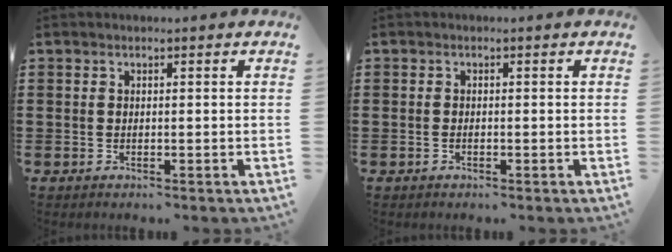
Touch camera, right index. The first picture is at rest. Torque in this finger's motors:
{"motor_torque": [-0.68, 0.97, -0.03, -0.01]}